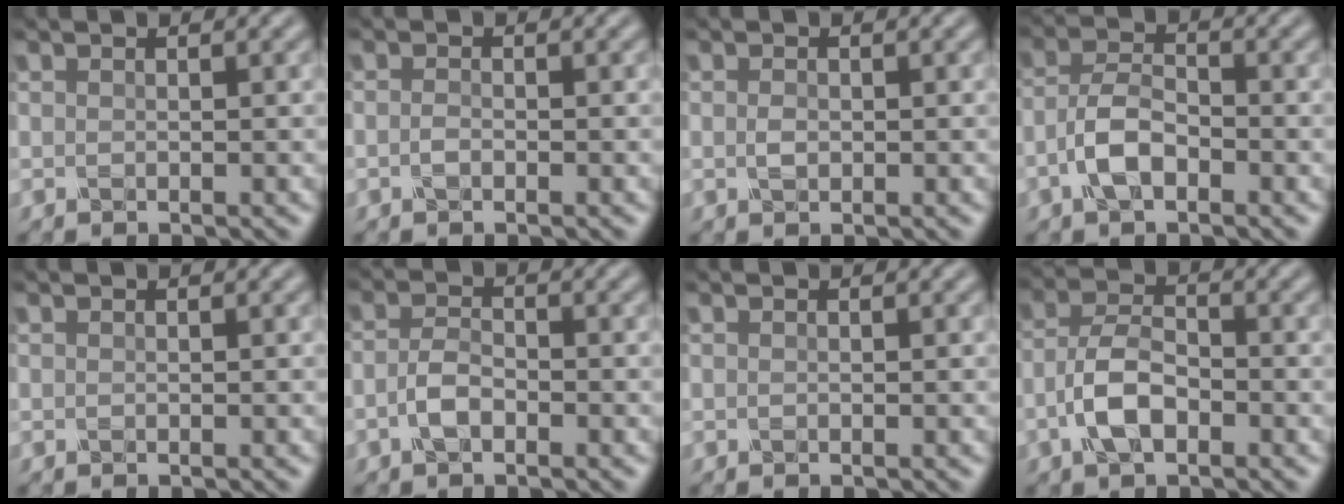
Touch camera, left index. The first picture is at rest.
{"total": 0.9, "force": [-0.4, 0.4, 0.7], "torque": [-0.017, 0.001, -0.010]}
{"total": 1.0, "force": [0.0, 0.7, 0.8], "torque": [-0.018, -0.001, -0.001]}
{"total": 3.9, "force": [-1.8, 1.8, 2.9], "torque": [-0.058, 0.008, -0.044]}
{"total": 0.0}
{"total": 2.4, "force": [-1.0, 1.1, 1.8], "torque": [-0.039, 0.004, -0.025]}
{"total": 0.0}
{"total": 4.5, "force": [-1.8, 2.2, 3.4], "torque": [-0.068, 0.008, -0.044]}